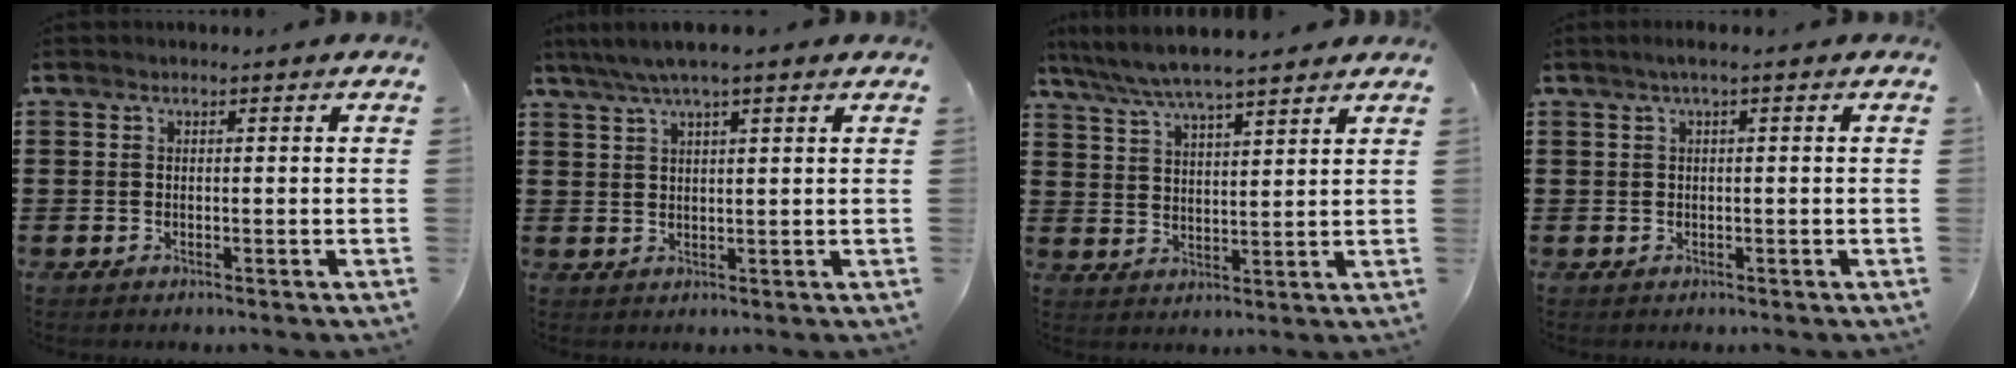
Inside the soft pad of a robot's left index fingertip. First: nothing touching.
{"total": 3.9, "force": [2.8, 0.3, 2.7], "torque": [-0.057, 0.000, 0.049]}
{"total": 5.8, "force": [5.2, 0.4, 2.4], "torque": [-0.067, -0.020, 0.090]}
{"total": 1.3, "force": [0.0, 0.0, 1.3], "torque": [-0.019, -0.003, 0.000]}